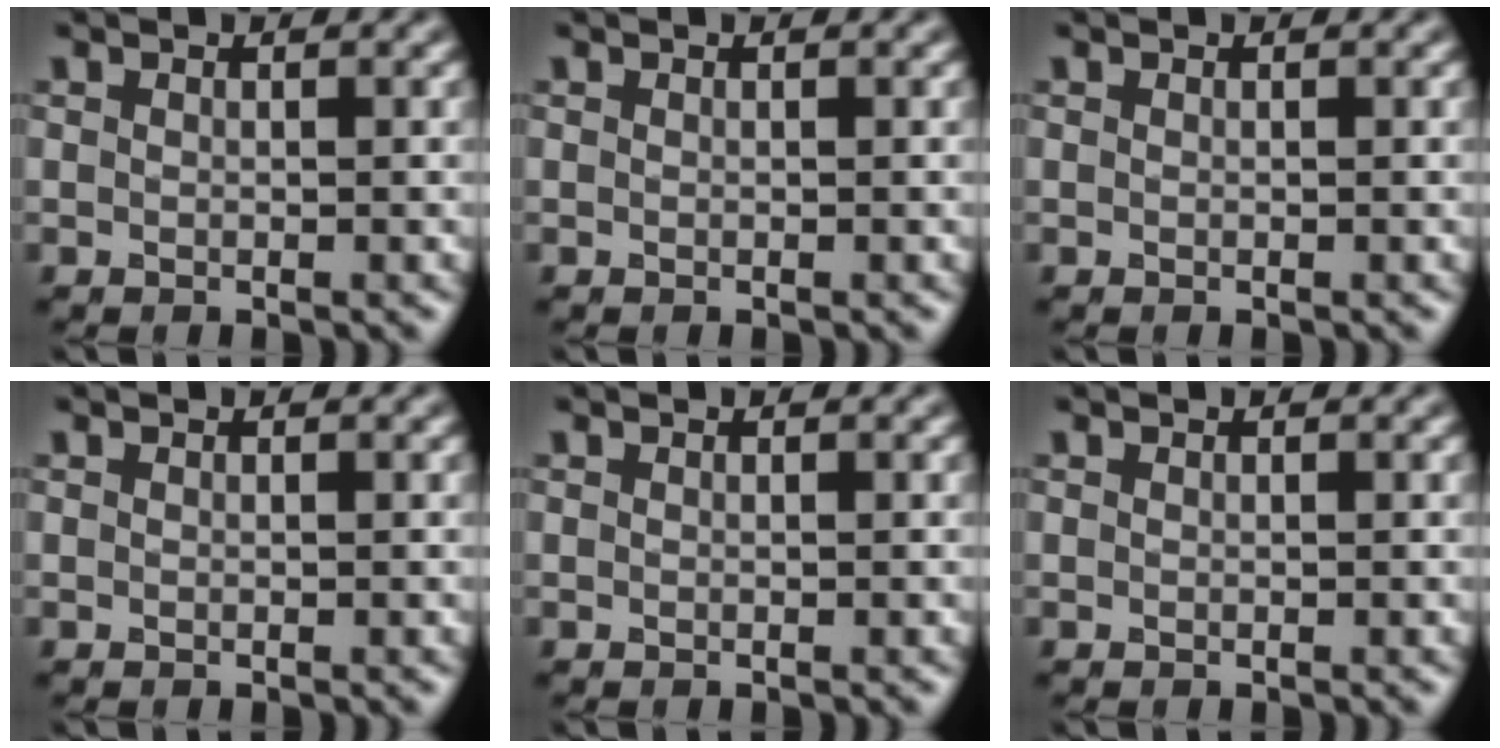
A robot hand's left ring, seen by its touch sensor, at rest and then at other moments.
{"total": 0.0}
{"total": 0.0}
{"total": 0.0}
{"total": 0.0}
{"total": 0.0}